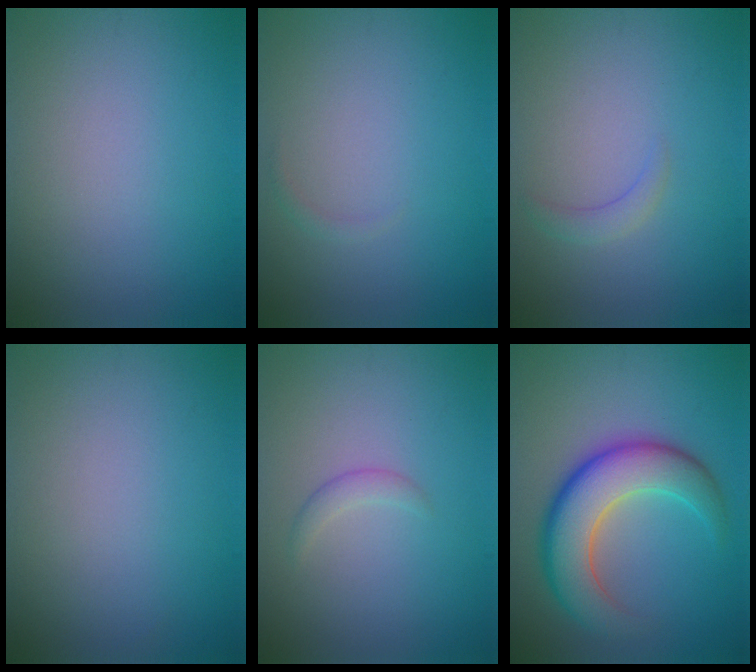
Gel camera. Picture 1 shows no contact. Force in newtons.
{"total": 0.5, "press": 0.5, "slide": 0.0}
{"total": 1.2, "press": 1.2, "slide": 0.2}
{"total": 0.0}
{"total": 1.1, "press": 1.1, "slide": 0.1}
{"total": 8.0, "press": 8.0, "slide": 0.6}